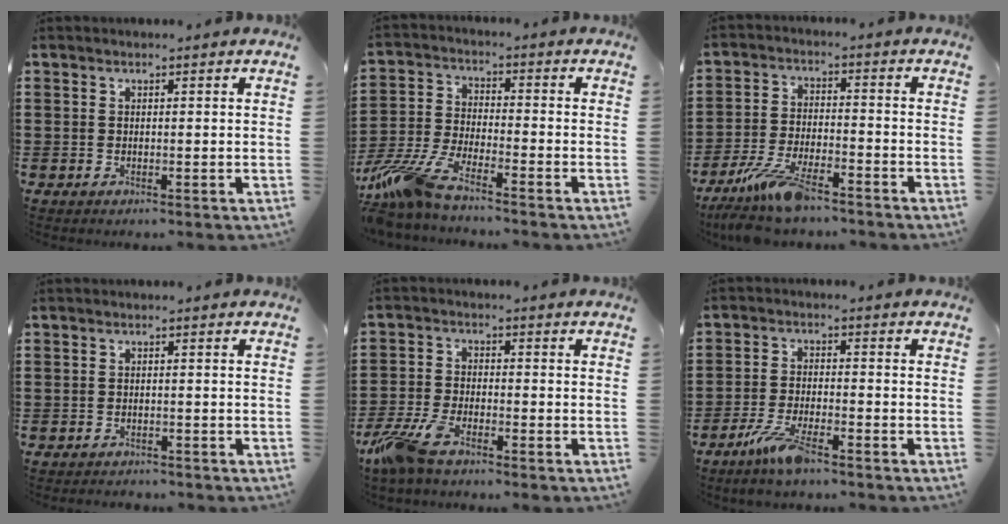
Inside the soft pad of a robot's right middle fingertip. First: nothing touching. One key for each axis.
{"total": 8.6, "fx": -7.3, "fy": 0.7, "fz": 4.4, "tx": -0.115, "ty": -0.011, "tz": -0.149}
{"total": 8.5, "fx": -6.8, "fy": 1.9, "fz": 4.7, "tx": -0.106, "ty": 0.001, "tz": -0.132}
{"total": 1.2, "fx": -1.2, "fy": 0.1, "fz": -0.1, "tx": -0.003, "ty": 0.002, "tz": -0.027}
{"total": 7.1, "fx": -4.9, "fy": 2.3, "fz": 4.7, "tx": -0.128, "ty": -0.012, "tz": -0.101}
{"total": 5.9, "fx": -4.1, "fy": 1.2, "fz": 4.1, "tx": -0.090, "ty": -0.008, "tz": -0.078}